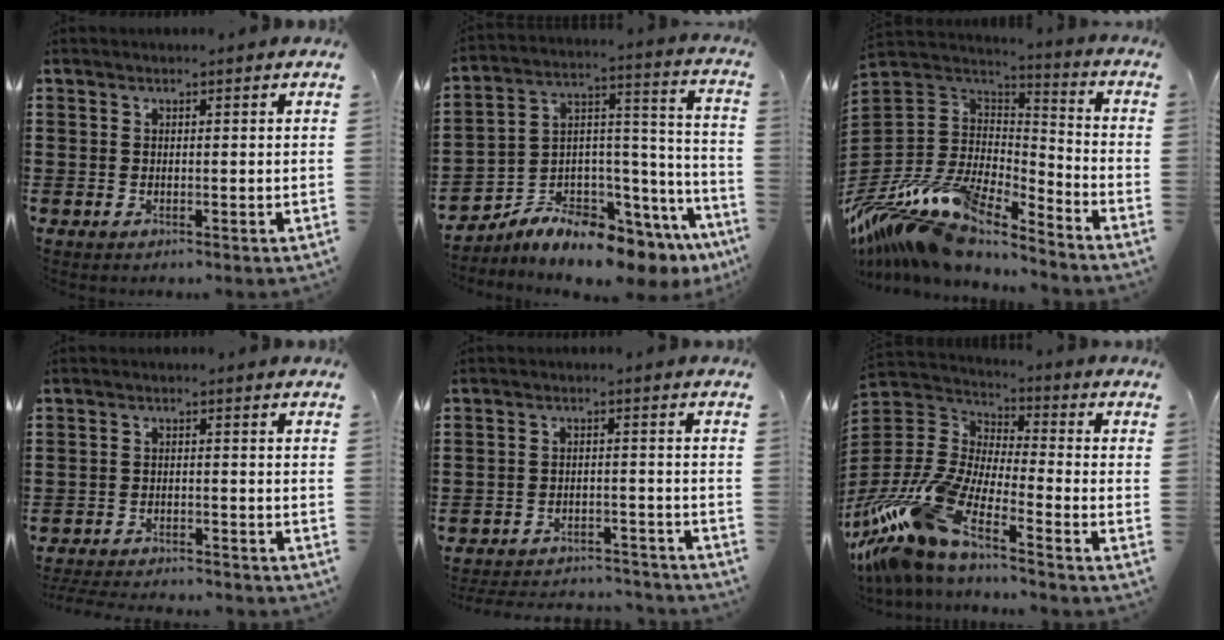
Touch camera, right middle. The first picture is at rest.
{"total": 7.1, "force": [-6.7, 1.5, 1.8], "torque": [-0.047, -0.010, -0.133]}
{"total": 14.4, "force": [-11.9, 4.2, 7.0], "torque": [-0.168, 0.024, -0.232]}
{"total": 3.1, "force": [-3.1, 0.1, 0.4], "torque": [-0.011, -0.001, -0.064]}
{"total": 3.9, "force": [-3.9, 0.3, 0.4], "torque": [-0.011, 0.001, -0.081]}
{"total": 13.7, "force": [-10.7, 3.5, 7.7], "torque": [-0.198, 0.001, -0.218]}